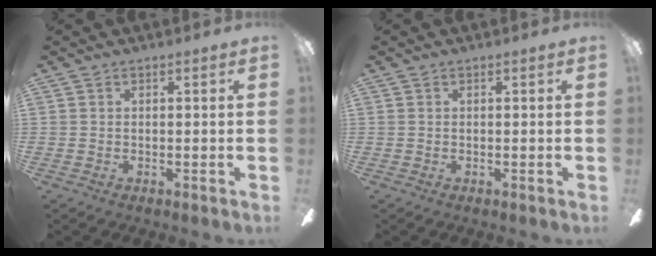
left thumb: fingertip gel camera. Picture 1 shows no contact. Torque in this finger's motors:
{"motor_torque": [0.01, 0.00, 0.00, -0.01, 0.00]}